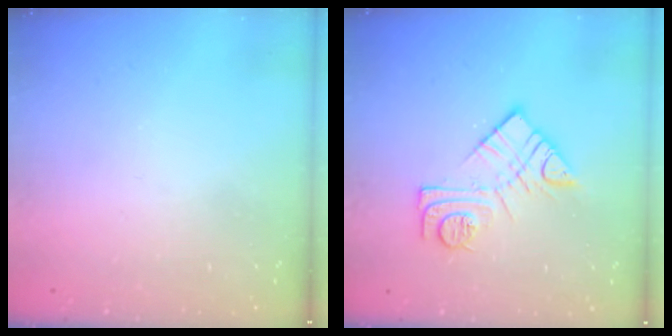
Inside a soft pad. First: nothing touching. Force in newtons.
{"total": 11.7, "press": 11.7, "slide": 0.7}